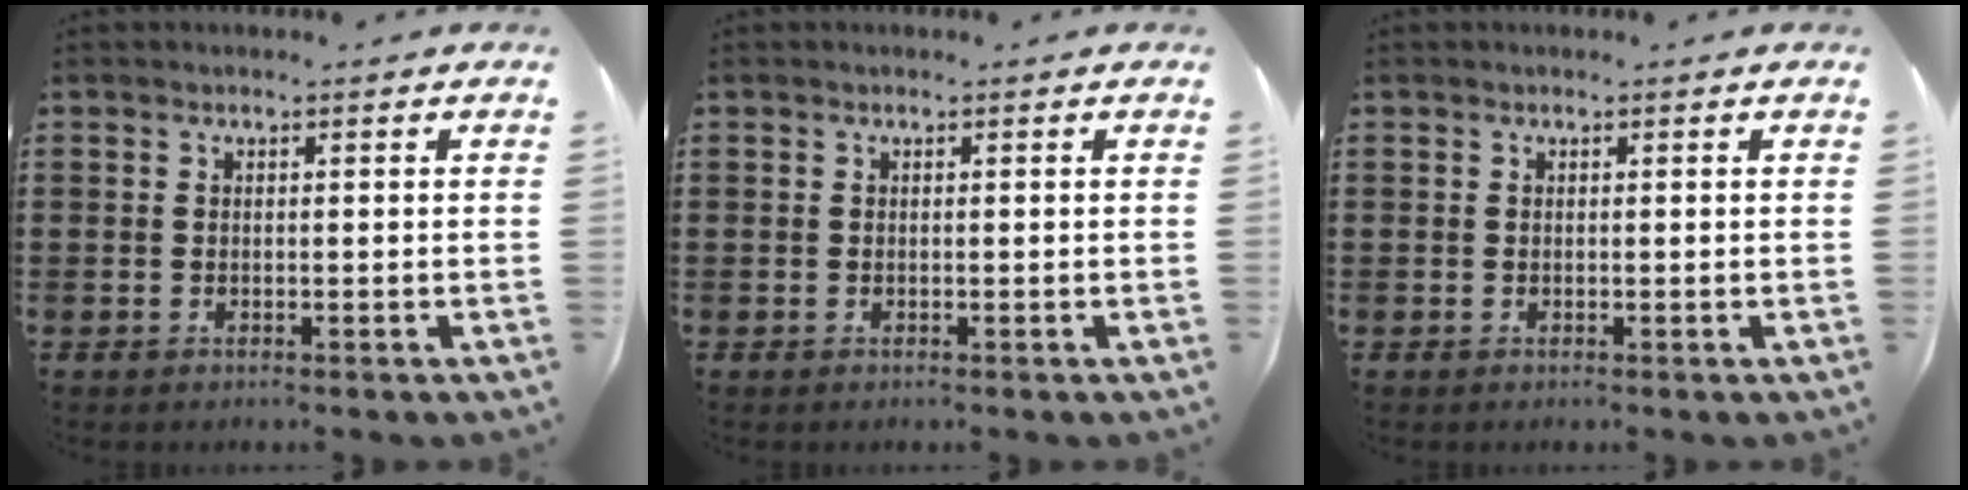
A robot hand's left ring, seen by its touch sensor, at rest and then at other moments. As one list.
[{"total": 0.0}, {"total": 0.0}]